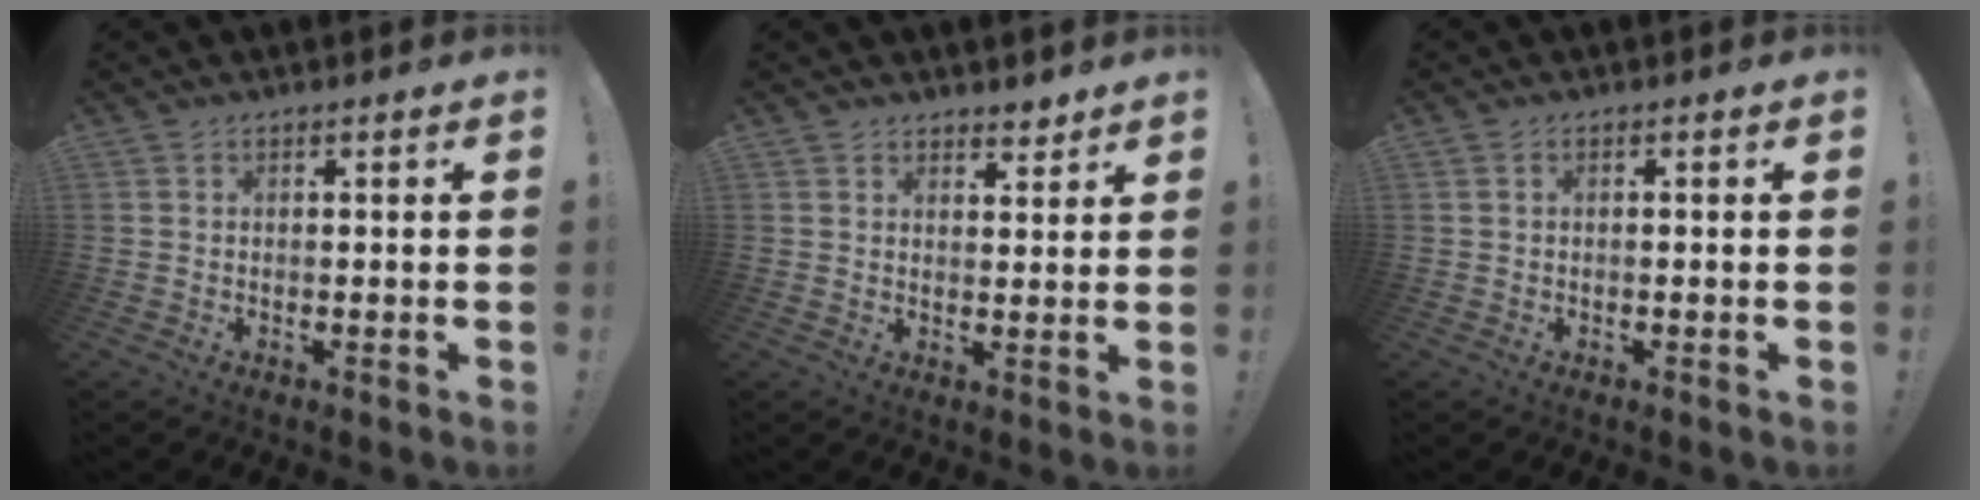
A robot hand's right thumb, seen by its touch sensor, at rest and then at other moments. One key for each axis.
{"total": 3.5, "fx": 3.1, "fy": 1.5, "fz": 0.8, "tx": 0.000, "ty": -0.024, "tz": 0.055}
{"total": 0.6, "fx": -0.3, "fy": 0.3, "fz": 0.4, "tx": -0.011, "ty": 0.003, "tz": -0.004}